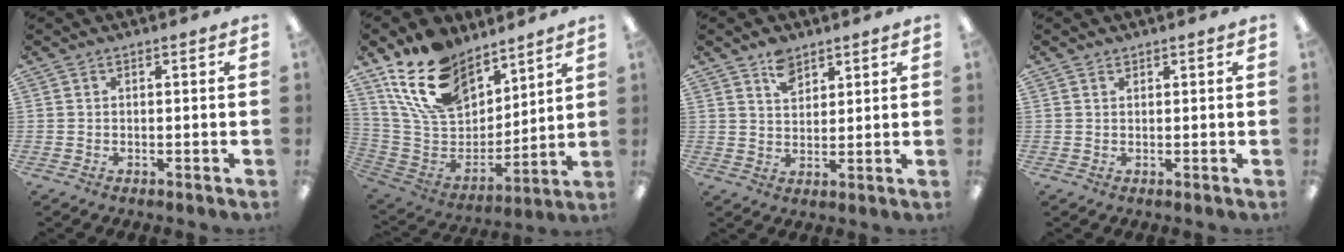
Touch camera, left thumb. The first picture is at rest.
{"total": 18.7, "force": [12.7, 10.6, 8.6], "torque": [-0.185, -0.061, 0.242]}
{"total": 5.8, "force": [4.2, 3.4, 2.3], "torque": [-0.033, -0.015, 0.076]}
{"total": 0.8, "force": [0.7, 0.3, 0.1], "torque": [-0.003, 0.000, 0.014]}